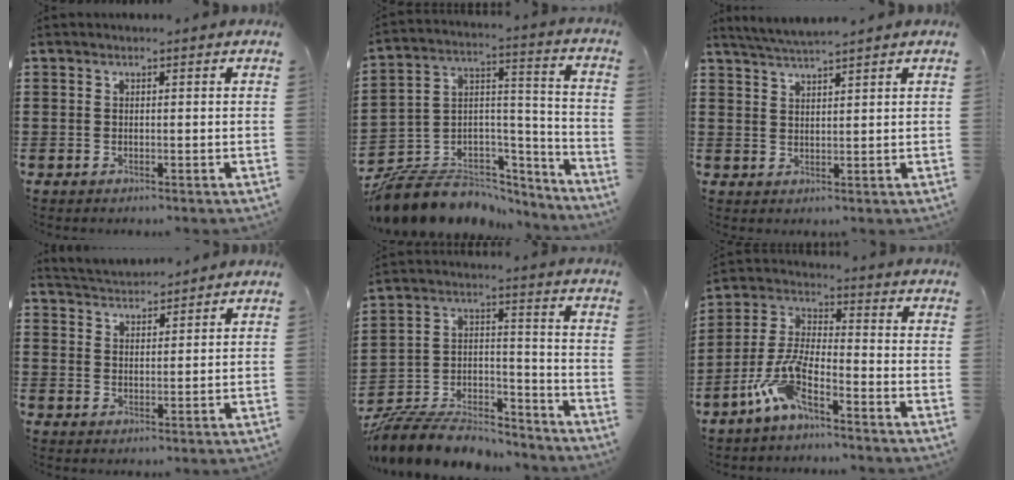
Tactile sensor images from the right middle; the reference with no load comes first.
{"total": 6.5, "force": [-5.6, 3.4, 0.1], "torque": [-0.019, -0.008, -0.109]}
{"total": 3.1, "force": [3.0, -0.3, 0.8], "torque": [-0.026, -0.006, 0.055]}
{"total": 3.4, "force": [3.4, 0.3, -0.2], "torque": [-0.008, -0.013, 0.063]}
{"total": 10.0, "force": [-9.5, 2.3, 2.3], "torque": [-0.042, 0.021, -0.187]}
{"total": 8.5, "force": [-5.9, 1.9, 5.9], "torque": [-0.146, -0.012, -0.118]}